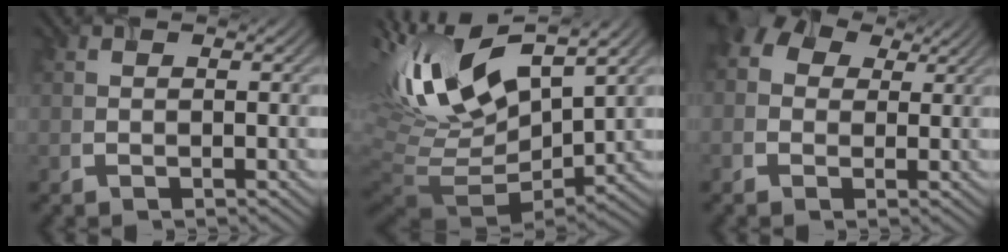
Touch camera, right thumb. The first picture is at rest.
{"total": 17.4, "force": [4.6, 8.5, 14.4], "torque": [-0.286, 0.004, 0.114]}
{"total": 6.3, "force": [2.4, 4.7, 3.5], "torque": [-0.082, 0.018, 0.041]}